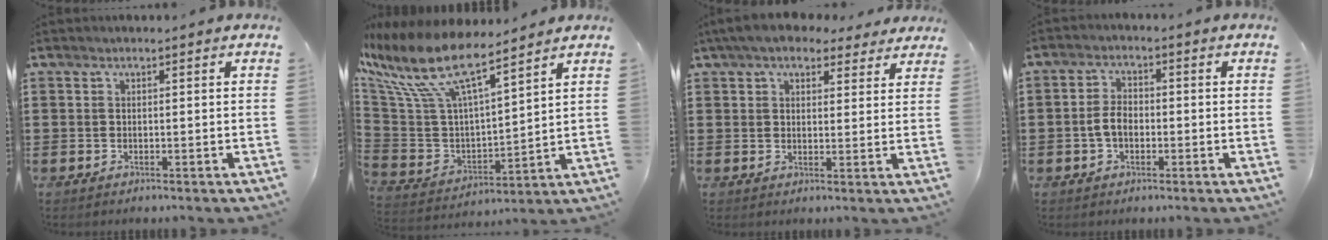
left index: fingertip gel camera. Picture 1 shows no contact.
{"total": 12.2, "force": [8.2, 3.4, 8.4], "torque": [-0.208, -0.050, 0.137]}
{"total": 5.6, "force": [4.7, 1.9, 2.4], "torque": [-0.063, -0.001, 0.087]}
{"total": 3.9, "force": [-0.8, 2.3, 3.1], "torque": [-0.072, 0.001, -0.020]}